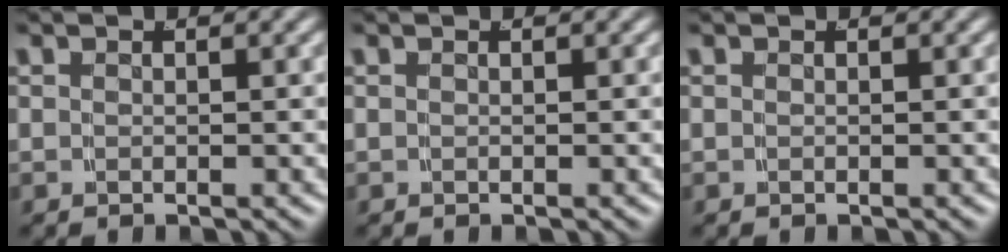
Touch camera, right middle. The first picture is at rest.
{"total": 0.0}
{"total": 0.0}